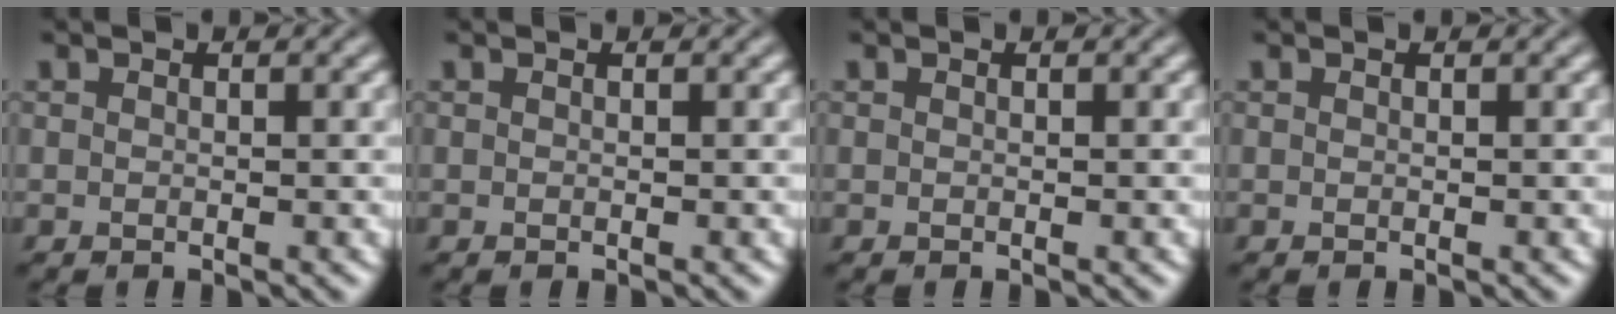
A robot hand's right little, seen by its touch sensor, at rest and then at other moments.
{"total": 0.0}
{"total": 0.0}
{"total": 0.0}